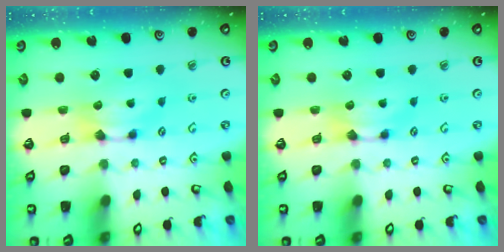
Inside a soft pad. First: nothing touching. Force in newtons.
{"total": 0.0}